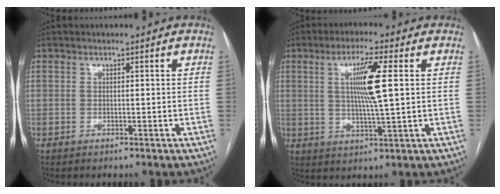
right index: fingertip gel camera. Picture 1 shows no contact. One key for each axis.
{"total": 8.2, "fx": 1.8, "fy": -0.1, "fz": 8.0, "tx": -0.150, "ty": -0.003, "tz": 0.032}